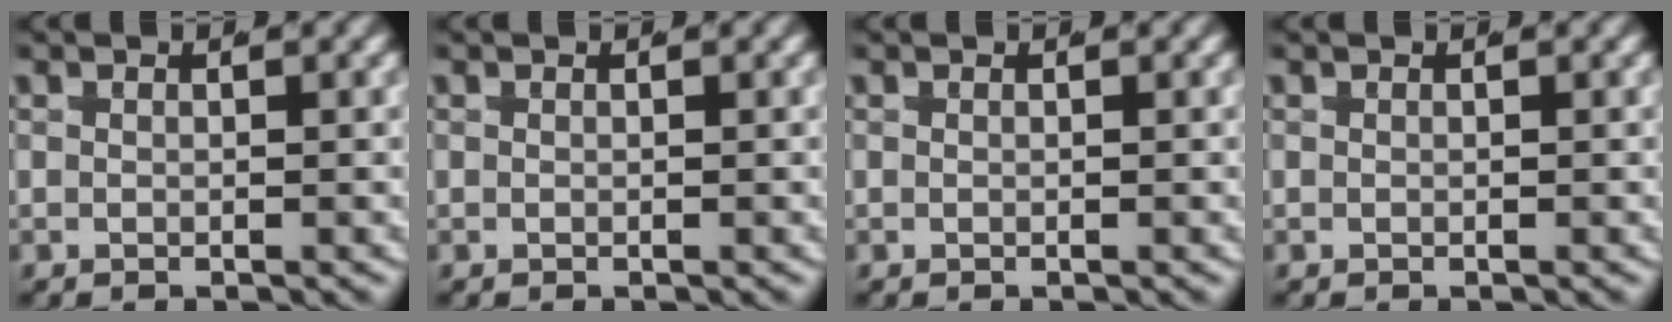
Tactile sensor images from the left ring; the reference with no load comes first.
{"total": 0.0}
{"total": 0.0}
{"total": 0.0}